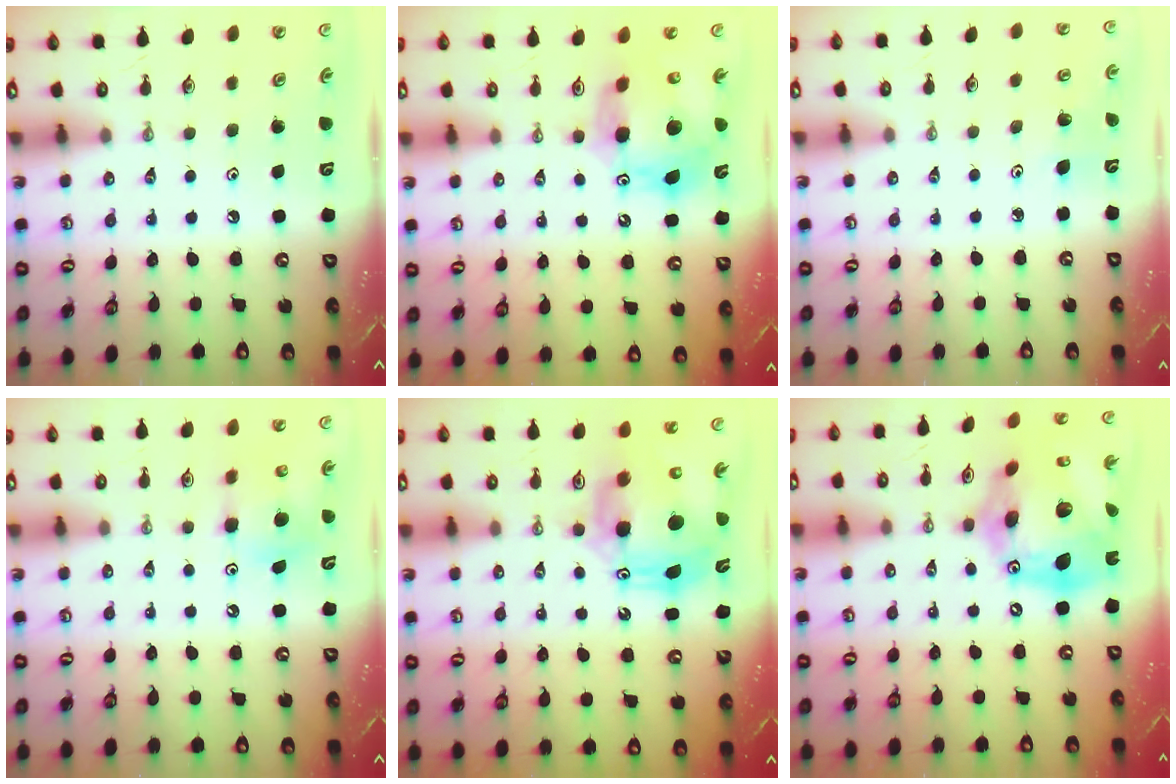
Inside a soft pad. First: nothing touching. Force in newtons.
{"total": 14.7, "press": 14.6, "slide": 1.6}
{"total": 4.1, "press": 4.0, "slide": 1.0}
{"total": 7.8, "press": 7.8, "slide": 0.9}
{"total": 13.0, "press": 12.9, "slide": 1.4}
{"total": 25.3, "press": 25.2, "slide": 3.0}